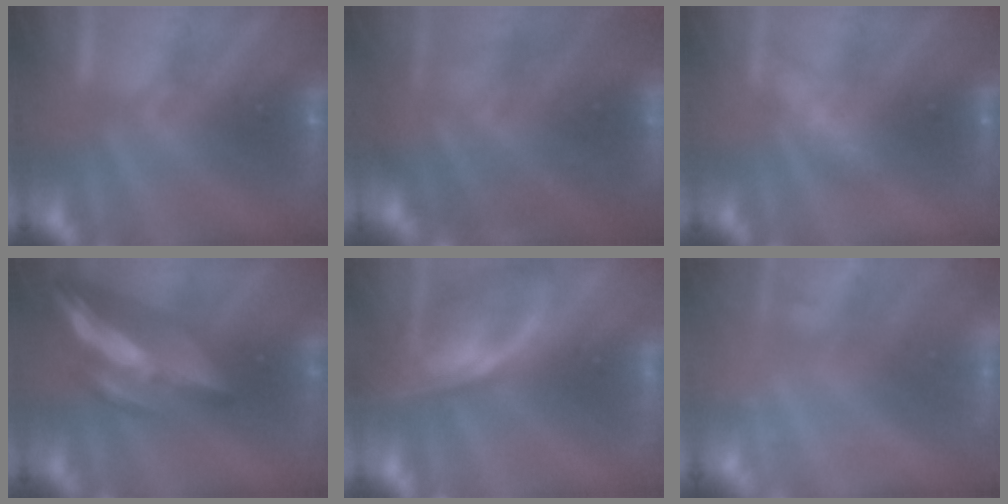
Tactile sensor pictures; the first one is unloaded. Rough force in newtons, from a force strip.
{"total": 7.5}
{"total": 2.4}
{"total": 8.7}
{"total": 2.5}
{"total": 9.0}